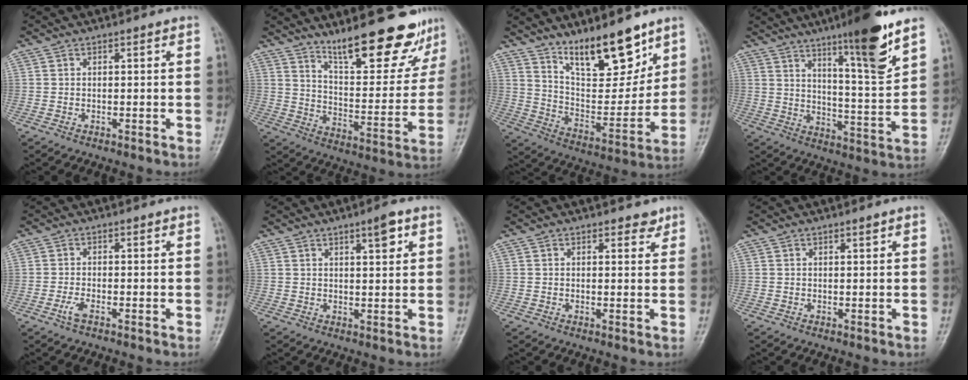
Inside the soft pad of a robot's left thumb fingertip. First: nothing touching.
{"total": 19.6, "force": [15.0, 5.6, 11.3], "torque": [-0.117, -0.103, 0.227]}
{"total": 16.6, "force": [11.7, 5.7, 10.3], "torque": [-0.117, -0.083, 0.208]}
{"total": 14.9, "force": [9.6, 1.6, 11.2], "torque": [-0.159, -0.065, 0.154]}
{"total": 2.0, "force": [-1.1, 0.7, 1.5], "torque": [-0.038, 0.001, -0.024]}
{"total": 4.1, "force": [2.3, 1.0, 3.3], "torque": [-0.043, -0.012, 0.035]}
{"total": 2.1, "force": [1.6, 1.1, 0.8], "torque": [0.005, -0.009, 0.017]}
{"total": 0.9, "force": [0.6, 0.1, 0.6], "torque": [-0.008, -0.004, 0.011]}